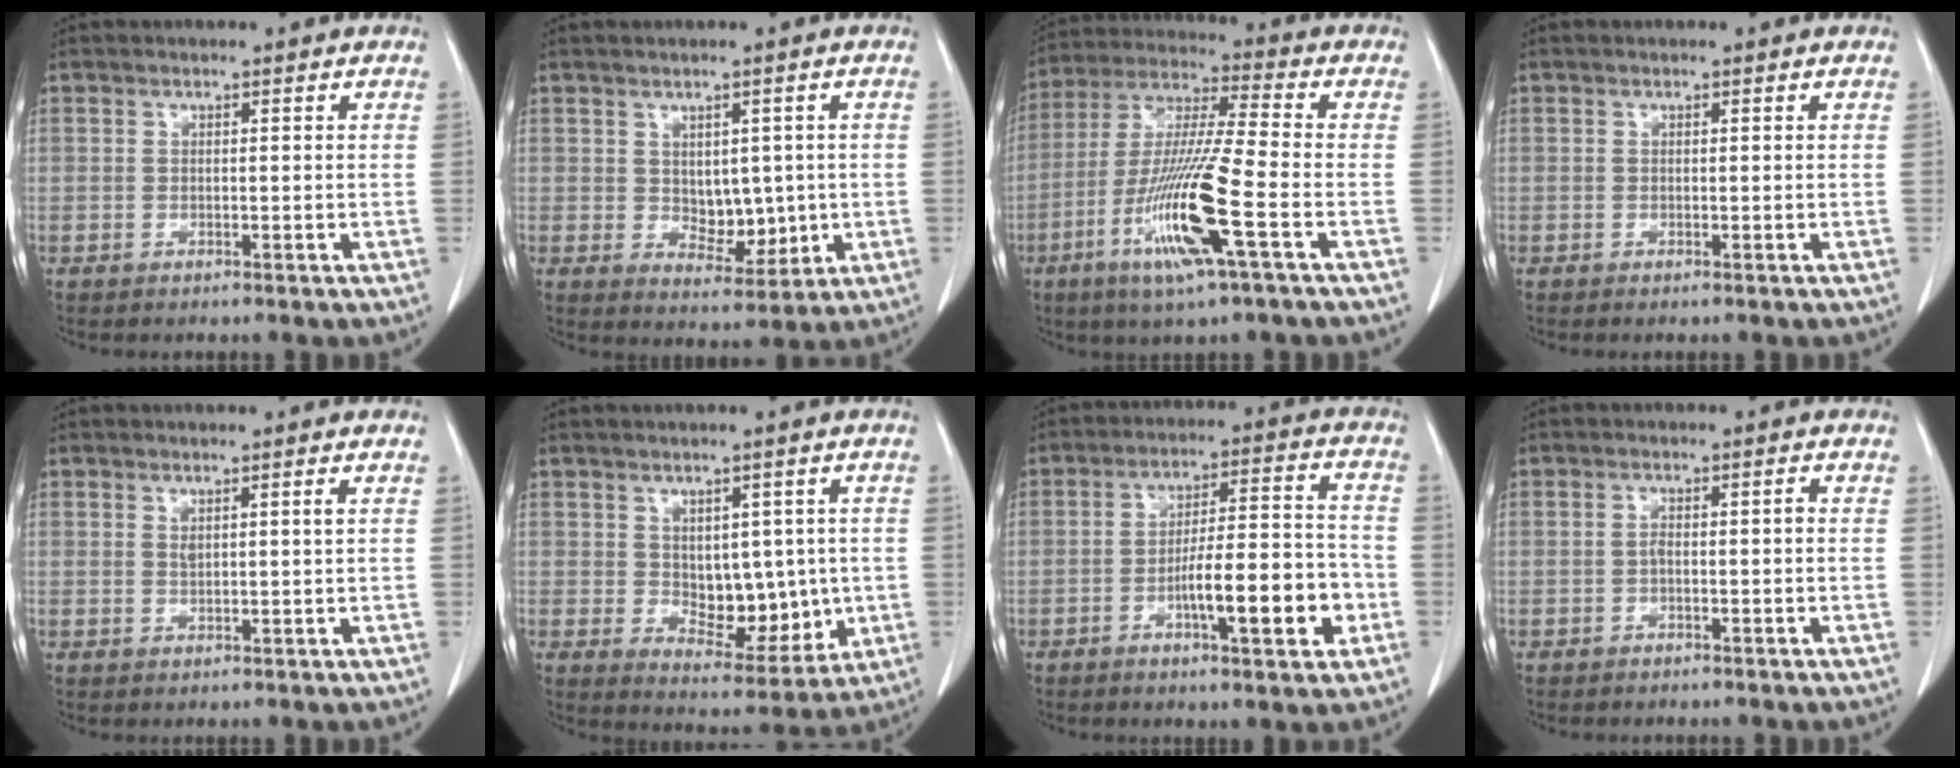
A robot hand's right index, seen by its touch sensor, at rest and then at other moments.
{"total": 5.8, "force": [0.2, 3.6, 4.5], "torque": [-0.062, -0.005, 0.020]}
{"total": 15.3, "force": [-5.7, -0.1, 14.2], "torque": [-0.294, -0.021, -0.110]}
{"total": 0.0}
{"total": 1.5, "force": [0.7, 0.0, 1.4], "torque": [-0.031, -0.003, 0.016]}
{"total": 8.9, "force": [0.1, 5.2, 7.3], "torque": [-0.092, -0.002, 0.023]}
{"total": 12.1, "force": [-4.2, 2.1, 11.2], "torque": [-0.178, 0.014, -0.062]}
{"total": 1.7, "force": [-0.4, 0.4, 1.6], "torque": [-0.026, 0.002, -0.006]}